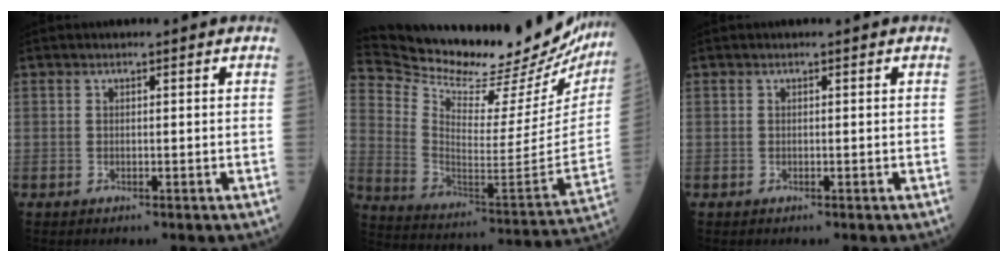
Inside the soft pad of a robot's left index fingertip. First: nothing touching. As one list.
[{"total": 30.9, "force": [28.0, 5.9, 11.8], "torque": [-0.211, -0.087, 0.385]}, {"total": 0.0}]